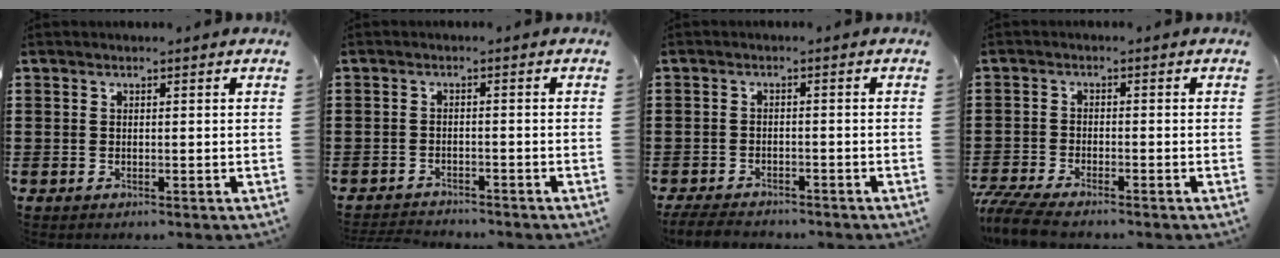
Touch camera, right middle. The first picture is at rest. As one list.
[{"total": 2.2, "force": [-2.2, 0.2, 0.0], "torque": [-0.006, -0.001, -0.048]}, {"total": 2.9, "force": [-2.8, 0.5, 0.4], "torque": [-0.017, -0.001, -0.063]}, {"total": 4.3, "force": [-3.9, 0.3, 1.6], "torque": [-0.053, -0.016, -0.083]}]